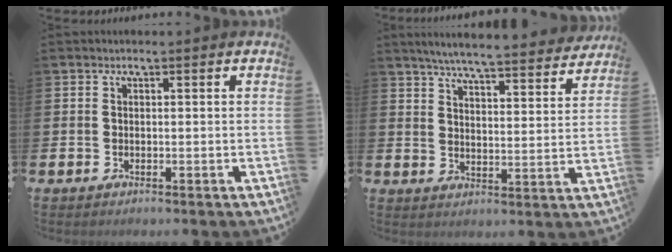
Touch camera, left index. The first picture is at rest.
{"total": 6.2, "force": [5.9, 0.1, 1.9], "torque": [-0.044, -0.048, 0.098]}